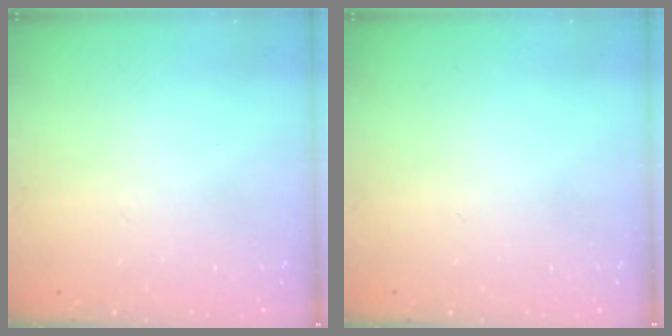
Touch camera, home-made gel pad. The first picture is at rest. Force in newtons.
{"total": 0.0}